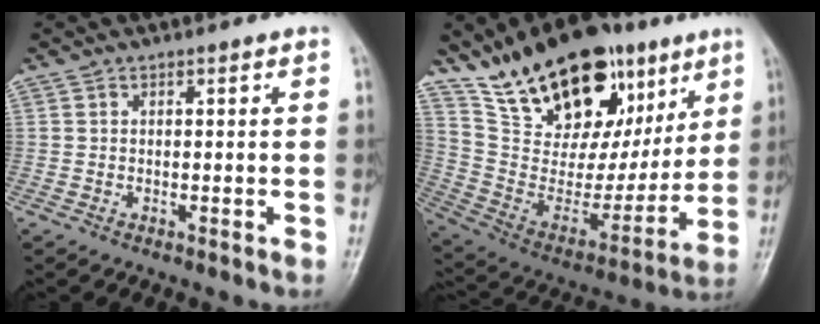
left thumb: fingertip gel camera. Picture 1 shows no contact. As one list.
[{"total": 28.1, "force": [16.4, 14.8, 17.4], "torque": [-0.234, -0.036, 0.281]}]